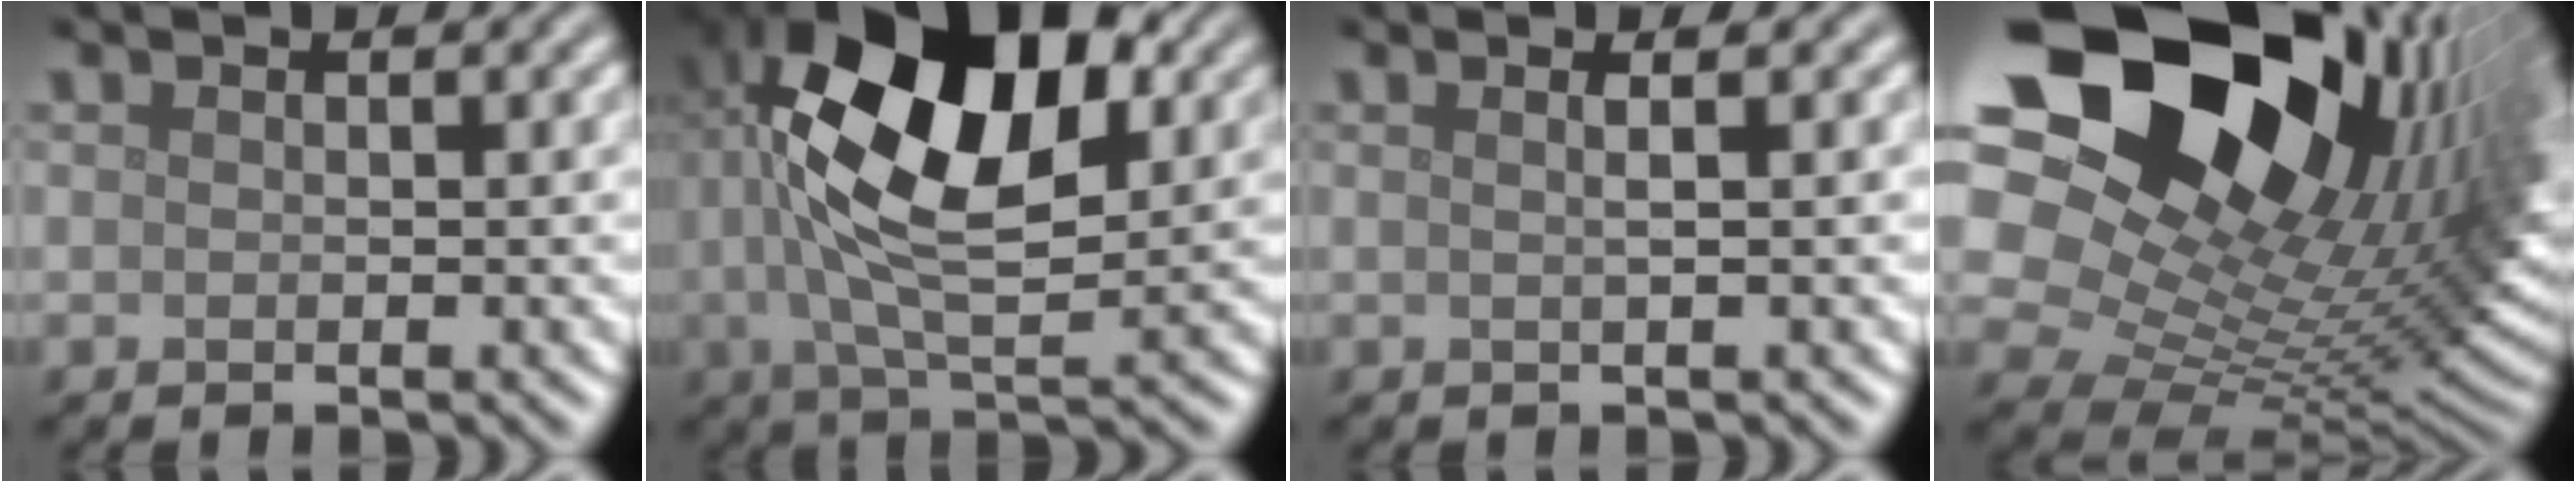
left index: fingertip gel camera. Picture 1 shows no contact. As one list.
[{"total": 13.2, "force": [2.9, 6.4, 11.1], "torque": [-0.173, 0.016, 0.042]}, {"total": 2.0, "force": [0.6, 0.7, 1.8], "torque": [-0.016, 0.003, -0.014]}, {"total": 21.8, "force": [8.7, 13.5, 14.8], "torque": [-0.278, 0.002, 0.180]}]